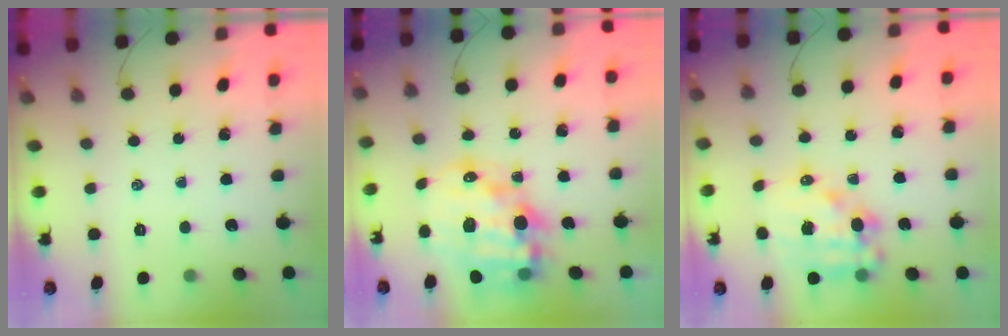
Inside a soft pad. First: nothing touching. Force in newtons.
{"total": 19.2, "press": 18.8, "slide": 4.1}
{"total": 13.8, "press": 13.4, "slide": 3.2}